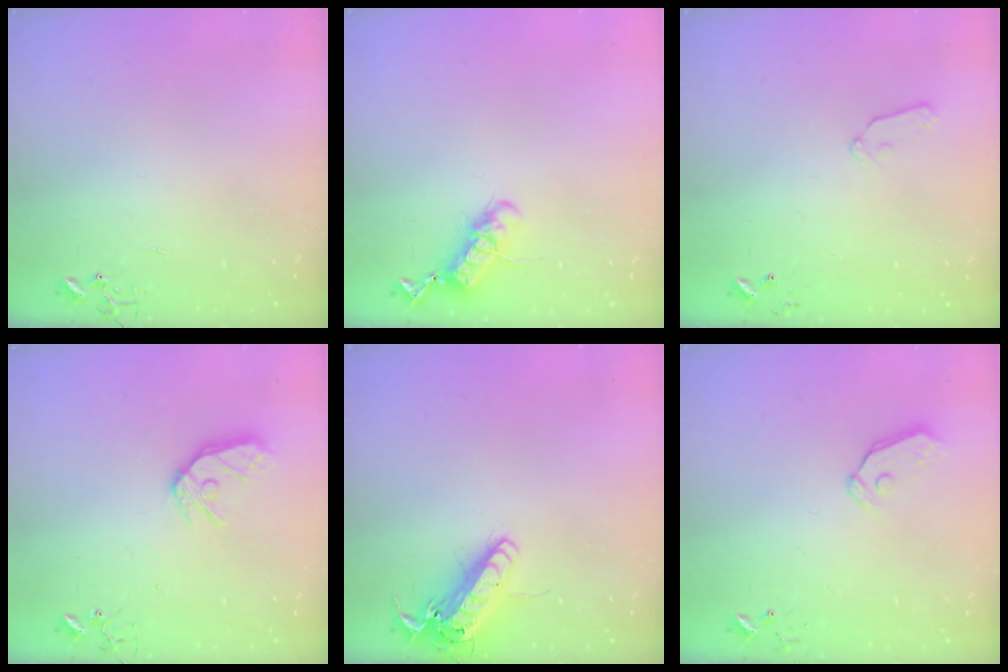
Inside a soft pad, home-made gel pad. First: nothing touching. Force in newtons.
{"total": 11.8, "press": 11.7, "slide": 1.4}
{"total": 6.5, "press": 6.4, "slide": 1.0}
{"total": 11.3, "press": 11.2, "slide": 1.3}
{"total": 16.4, "press": 16.2, "slide": 2.7}
{"total": 5.3, "press": 5.3, "slide": 0.2}